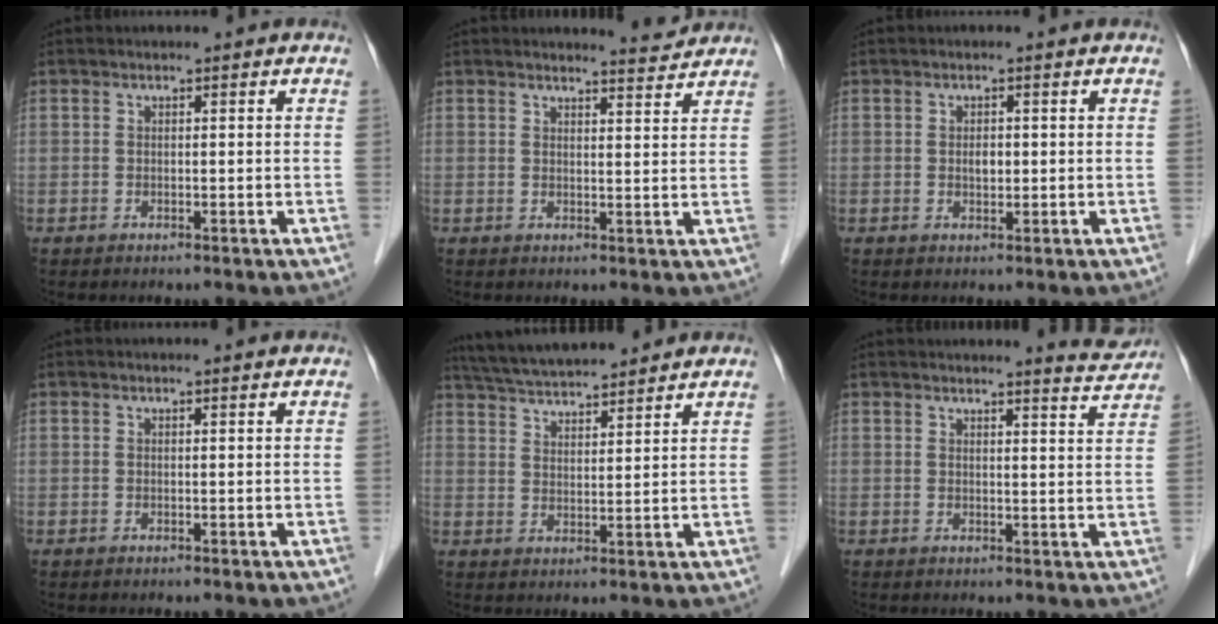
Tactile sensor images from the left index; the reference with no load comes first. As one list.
[{"total": 3.2, "force": [3.2, -0.2, -0.2], "torque": [-0.008, -0.013, 0.040]}, {"total": 1.4, "force": [0.1, 0.9, 1.1], "torque": [-0.020, 0.000, 0.003]}, {"total": 0.7, "force": [0.7, 0.0, 0.1], "torque": [-0.010, -0.002, 0.008]}, {"total": 11.2, "force": [10.3, 1.1, 4.1], "torque": [-0.077, 0.027, 0.171]}, {"total": 4.8, "force": [4.8, -0.2, 0.4], "torque": [-0.013, -0.025, 0.045]}]